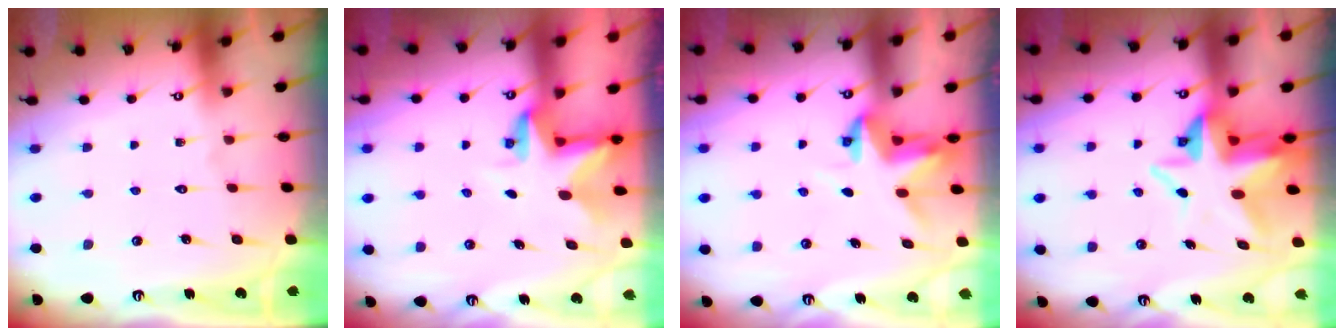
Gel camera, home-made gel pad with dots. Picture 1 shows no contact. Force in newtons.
{"total": 3.4, "press": 3.4, "slide": 0.2}
{"total": 3.7, "press": 3.7, "slide": 0.3}
{"total": 8.1, "press": 7.9, "slide": 1.8}